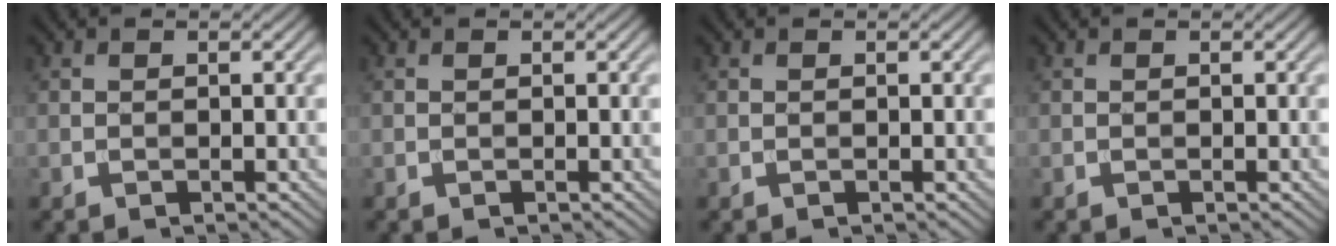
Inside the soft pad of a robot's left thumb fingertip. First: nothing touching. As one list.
[{"total": 0.0}, {"total": 0.0}, {"total": 0.0}]